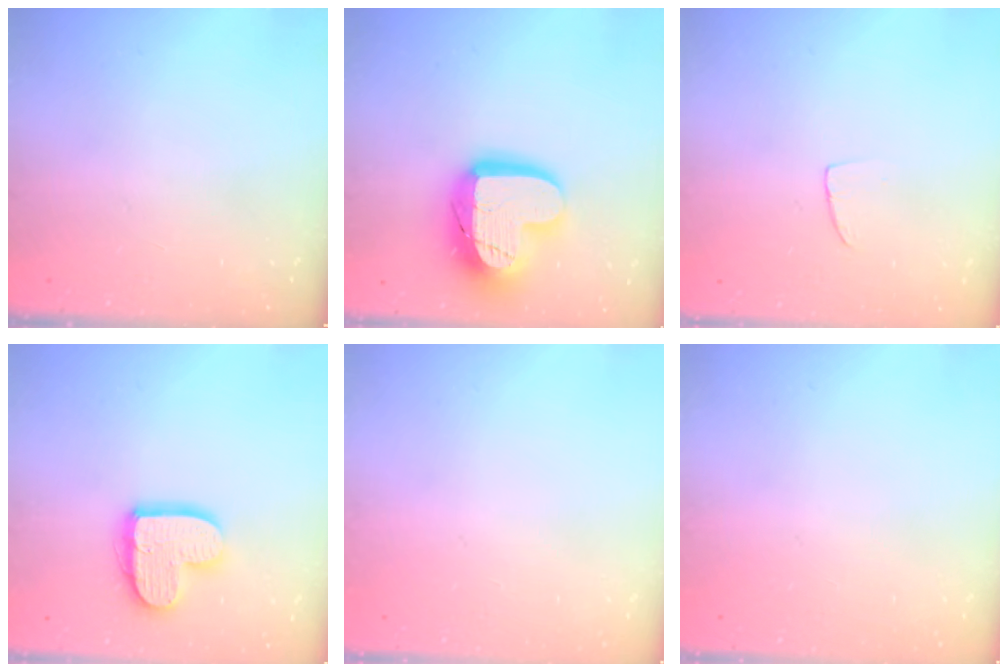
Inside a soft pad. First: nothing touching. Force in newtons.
{"total": 18.4, "press": 18.3, "slide": 1.4}
{"total": 4.3, "press": 4.3, "slide": 0.3}
{"total": 12.6, "press": 12.6, "slide": 0.9}
{"total": 0.0}
{"total": 0.0}